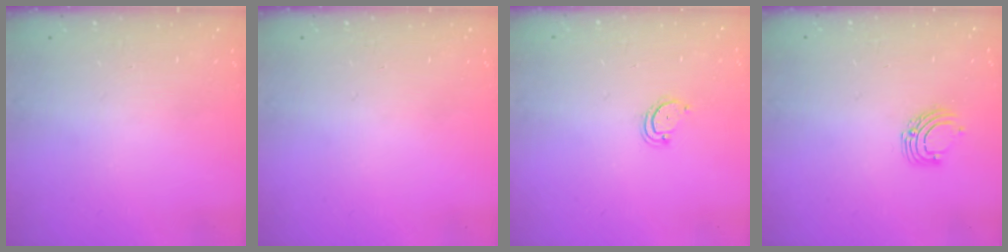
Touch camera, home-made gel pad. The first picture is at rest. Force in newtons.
{"total": 0.0}
{"total": 2.3, "press": 2.3, "slide": 0.2}
{"total": 5.9, "press": 5.9, "slide": 0.6}